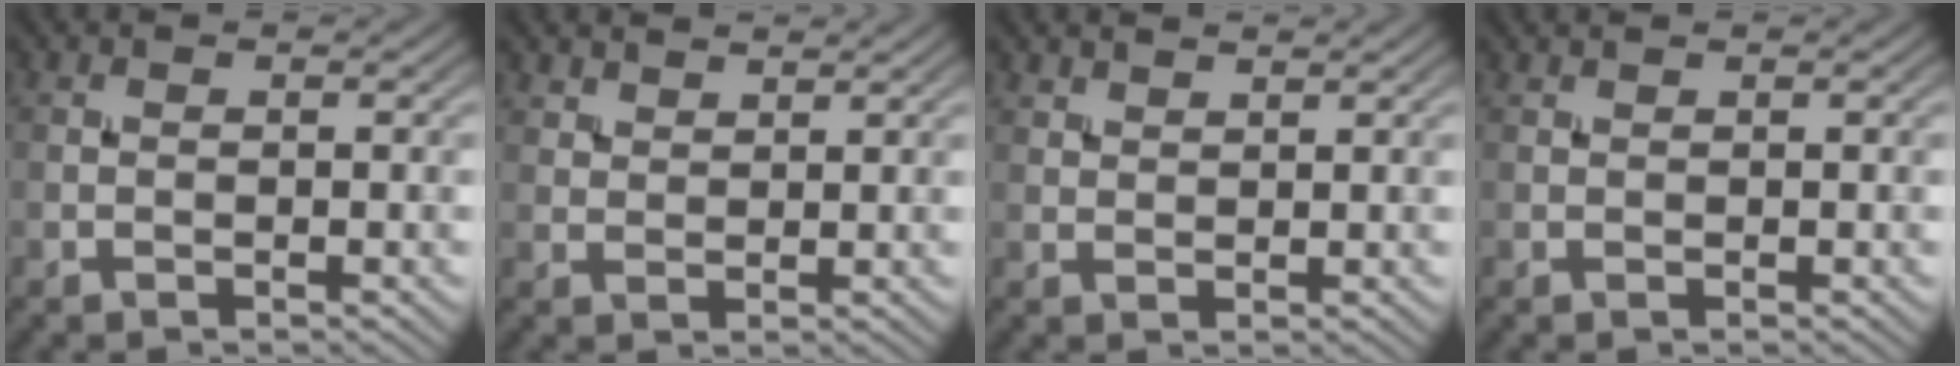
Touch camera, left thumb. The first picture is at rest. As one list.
[{"total": 3.1, "force": [2.7, 1.1, 0.9], "torque": [-0.023, -0.007, 0.065]}, {"total": 2.2, "force": [2.0, 0.7, 0.6], "torque": [-0.016, 0.000, 0.042]}, {"total": 0.5, "force": [0.5, 0.0, 0.1], "torque": [-0.002, 0.003, 0.011]}]